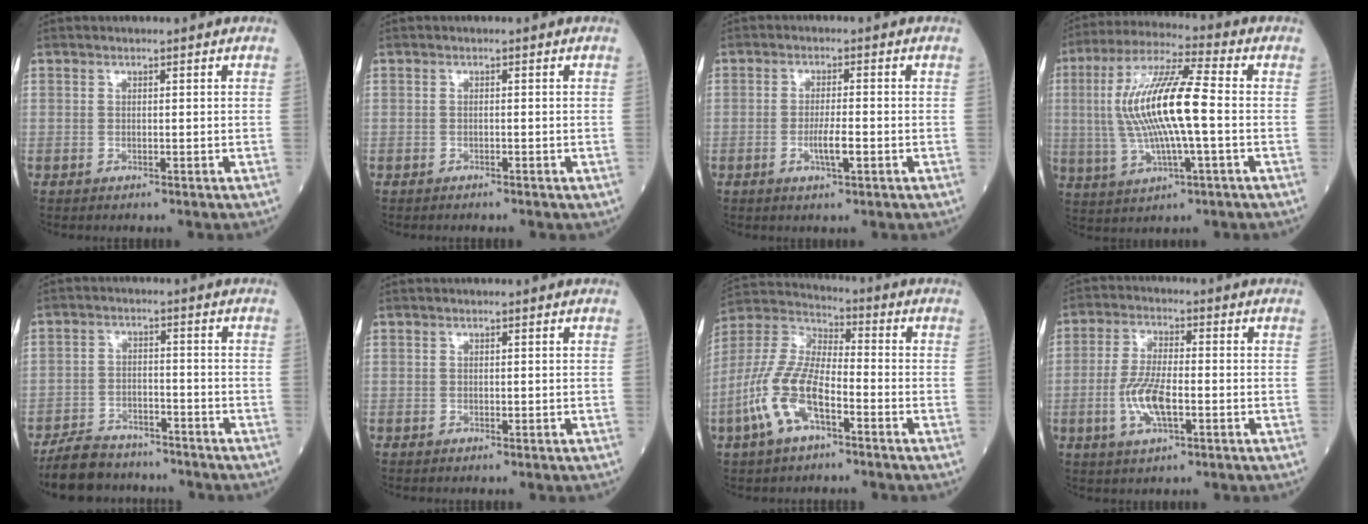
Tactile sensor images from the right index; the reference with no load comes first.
{"total": 0.8, "force": [-0.7, 0.1, 0.3], "torque": [-0.010, -0.002, -0.009]}
{"total": 3.6, "force": [-1.2, 0.4, 3.4], "torque": [-0.060, -0.001, -0.020]}
{"total": 14.7, "force": [-0.2, 1.9, 14.6], "torque": [-0.297, 0.012, -0.005]}
{"total": 9.1, "force": [-8.1, 3.5, 2.1], "torque": [-0.040, 0.001, -0.133]}
{"total": 0.0}
{"total": 12.1, "force": [-5.1, 4.3, 10.0], "torque": [-0.235, 0.003, -0.105]}
{"total": 7.7, "force": [-2.1, 2.2, 7.0], "torque": [-0.149, -0.001, -0.041]}